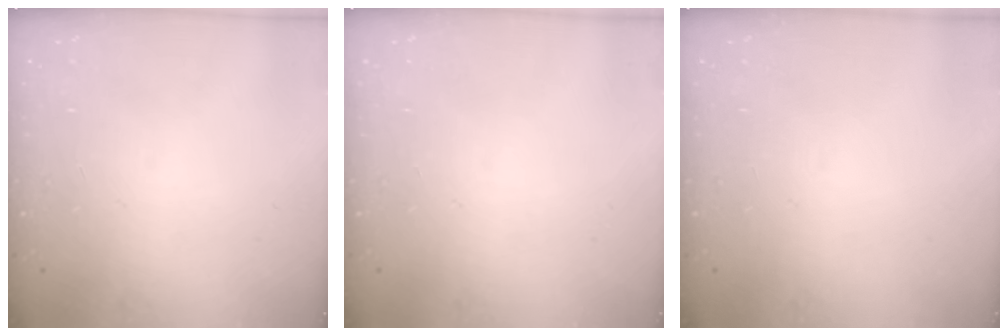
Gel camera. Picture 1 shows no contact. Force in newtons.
{"total": 0.0}
{"total": 0.0}